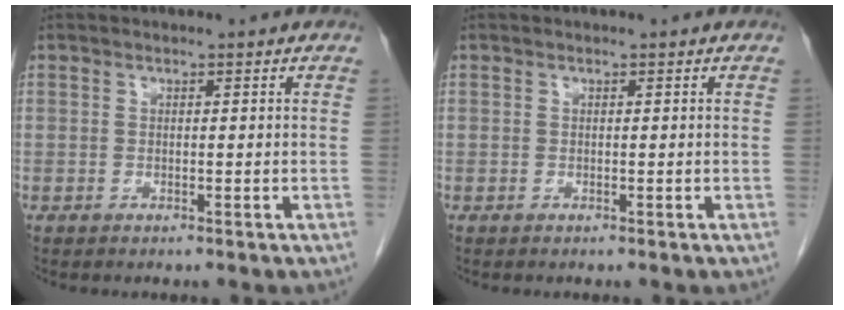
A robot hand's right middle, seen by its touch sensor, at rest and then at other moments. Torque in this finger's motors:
{"motor_torque": [0.00, 0.00, 0.00, 0.01]}